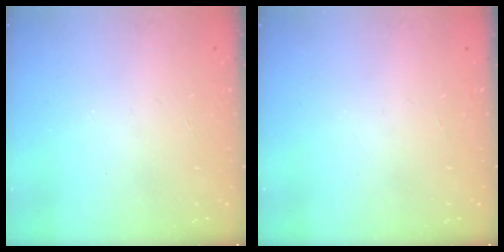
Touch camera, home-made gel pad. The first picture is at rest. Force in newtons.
{"total": 0.0}